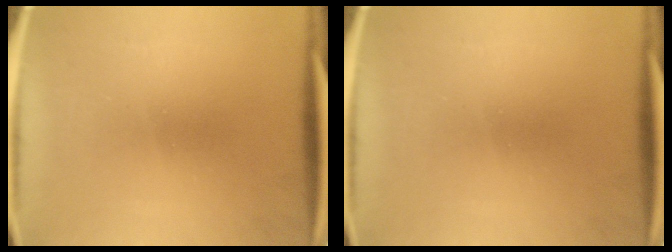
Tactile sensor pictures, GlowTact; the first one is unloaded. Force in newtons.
{"total": 0.0}